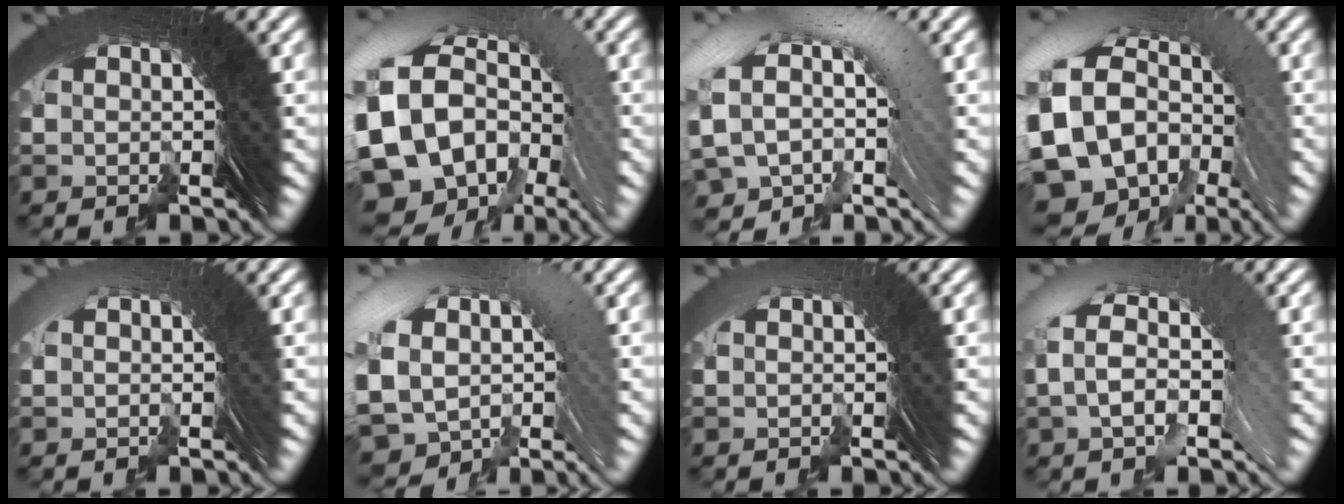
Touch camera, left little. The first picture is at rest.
{"total": 14.1, "force": [-0.7, 0.5, -14.1], "torque": [0.127, 0.014, -0.022]}
{"total": 26.0, "force": [-2.3, -11.2, -23.3], "torque": [0.344, 0.042, -0.060]}
{"total": 16.0, "force": [-1.2, -0.7, -15.9], "torque": [0.158, 0.016, -0.034]}
{"total": 5.2, "force": [0.6, -2.0, -4.7], "torque": [0.075, 0.014, 0.005]}
{"total": 20.7, "force": [-1.7, -6.6, -19.6], "torque": [0.251, 0.011, -0.029]}
{"total": 3.5, "force": [0.5, -0.9, -3.4], "torque": [0.051, 0.012, 0.004]}
{"total": 21.3, "force": [2.5, -8.8, -19.2], "torque": [0.287, 0.071, 0.013]}